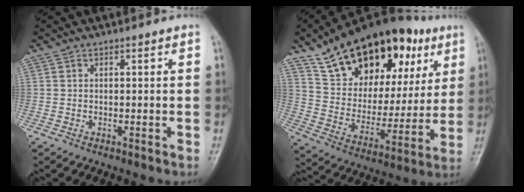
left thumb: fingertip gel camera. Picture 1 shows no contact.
{"total": 28.4, "force": [15.2, 15.5, 18.3], "torque": [-0.248, -0.011, 0.251]}